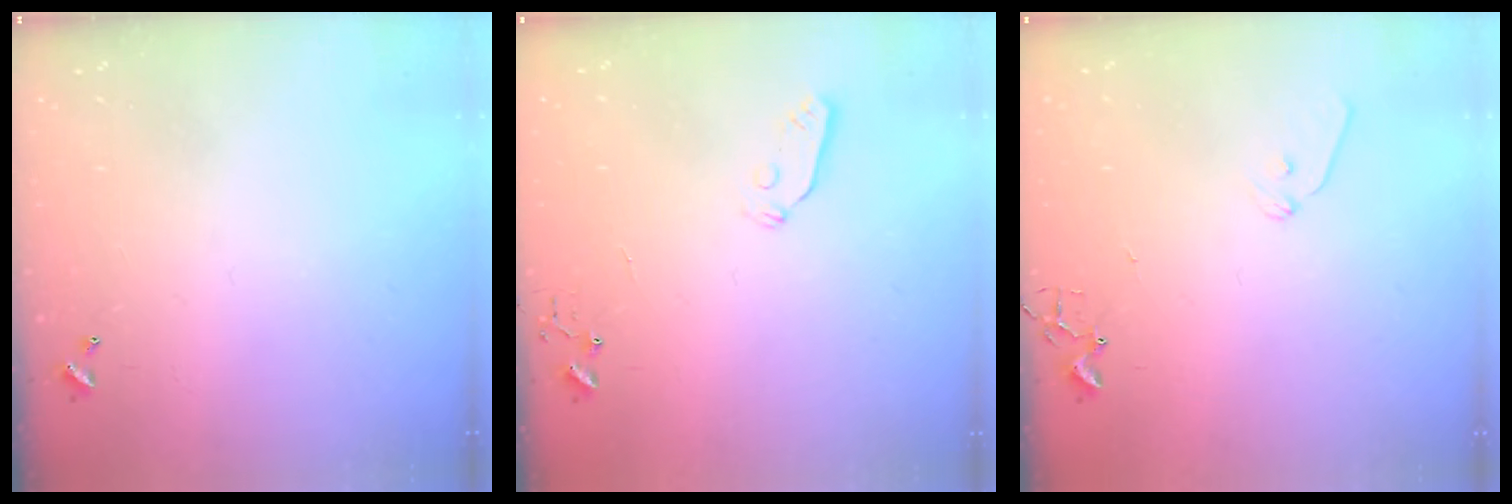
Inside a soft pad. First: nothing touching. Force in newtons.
{"total": 3.6, "press": 3.6, "slide": 0.5}
{"total": 7.0, "press": 6.9, "slide": 0.8}